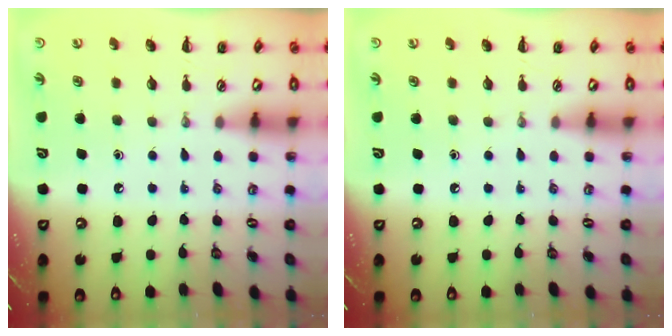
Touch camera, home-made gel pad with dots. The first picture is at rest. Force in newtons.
{"total": 0.0}